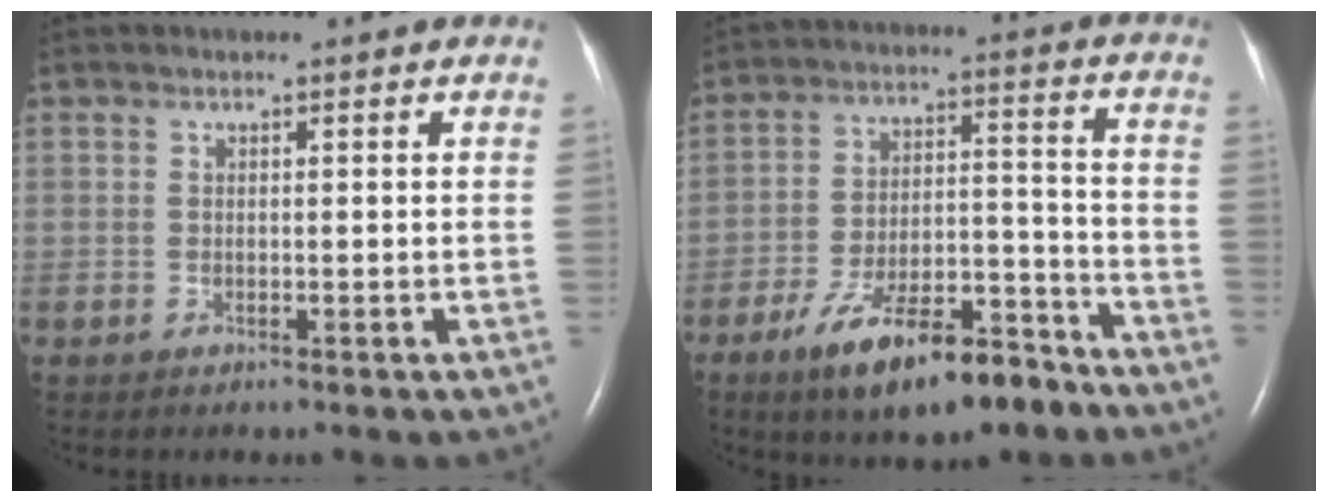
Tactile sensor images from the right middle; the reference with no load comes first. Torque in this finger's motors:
{"motor_torque": [1.57, -0.57, 0.32, 0.18]}